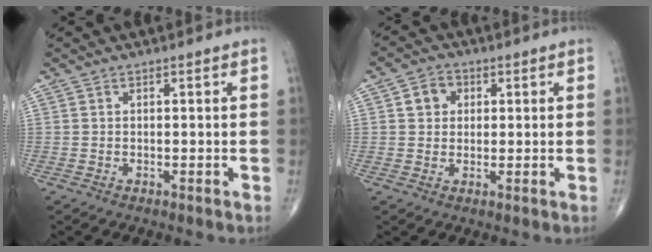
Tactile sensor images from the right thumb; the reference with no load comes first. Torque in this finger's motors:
{"motor_torque": [0.11, 1.32, 0.26, 0.20, 0.00]}